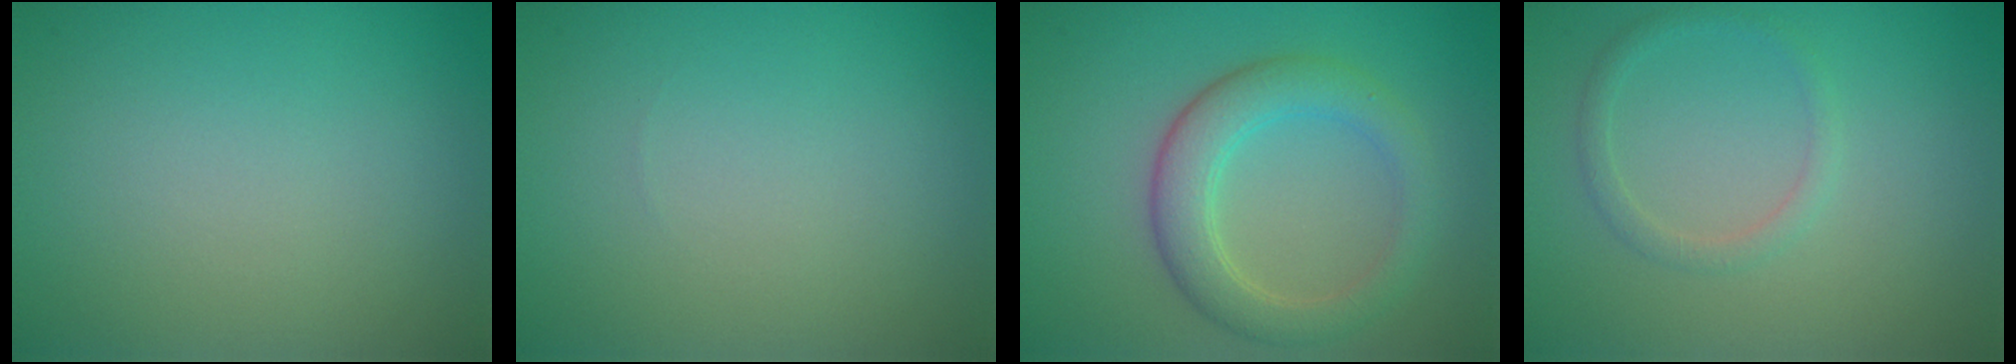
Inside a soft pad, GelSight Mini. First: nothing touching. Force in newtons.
{"total": 0.0}
{"total": 4.4, "press": 4.4, "slide": 0.3}
{"total": 1.3, "press": 1.3, "slide": 0.1}